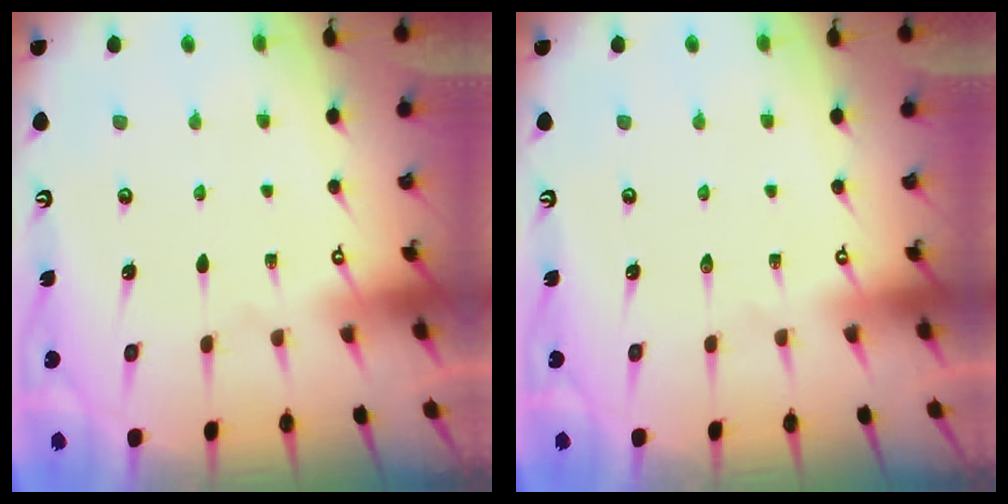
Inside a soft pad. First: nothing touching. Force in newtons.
{"total": 0.0}